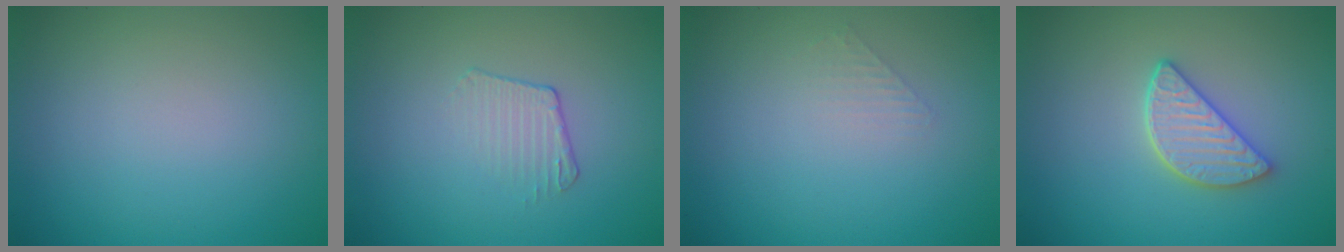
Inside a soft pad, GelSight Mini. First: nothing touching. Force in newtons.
{"total": 1.5, "press": 0.7, "slide": 1.4}
{"total": 1.0, "press": 1.0, "slide": 0.1}
{"total": 3.5, "press": 3.1, "slide": 1.6}